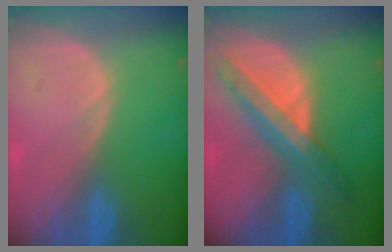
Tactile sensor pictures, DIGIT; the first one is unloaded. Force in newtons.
{"total": 8.4, "press": 7.2, "slide": 4.4}